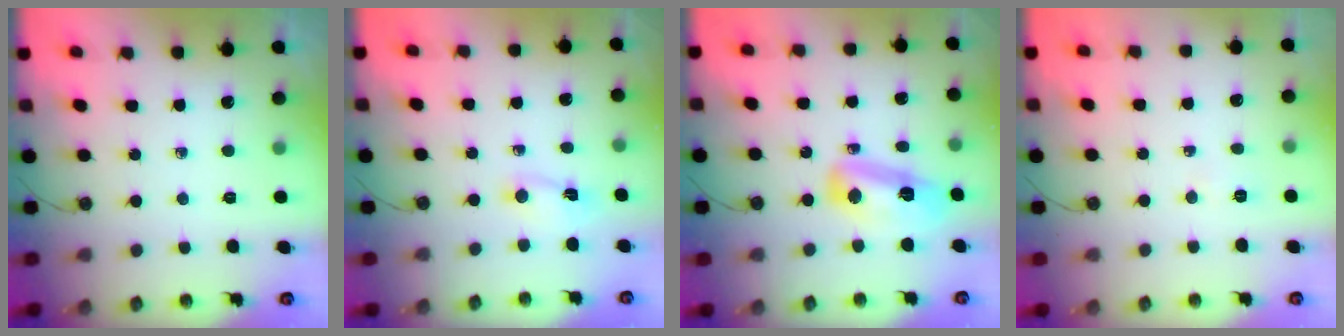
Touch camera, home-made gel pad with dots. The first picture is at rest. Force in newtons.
{"total": 1.4, "press": 1.4, "slide": 0.3}
{"total": 12.1, "press": 11.2, "slide": 4.8}
{"total": 2.6, "press": 2.4, "slide": 0.9}